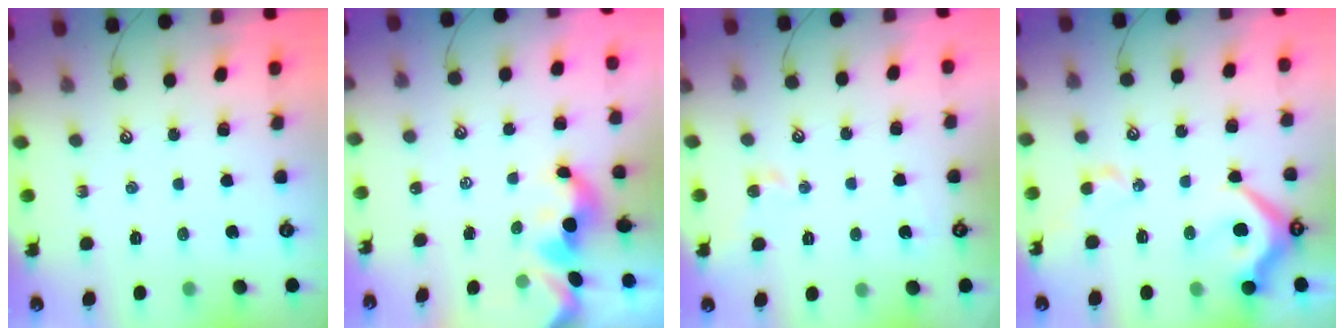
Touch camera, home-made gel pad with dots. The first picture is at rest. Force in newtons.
{"total": 1.7, "press": 1.7, "slide": 0.2}
{"total": 1.8, "press": 1.8, "slide": 0.1}
{"total": 10.6, "press": 10.5, "slide": 1.9}